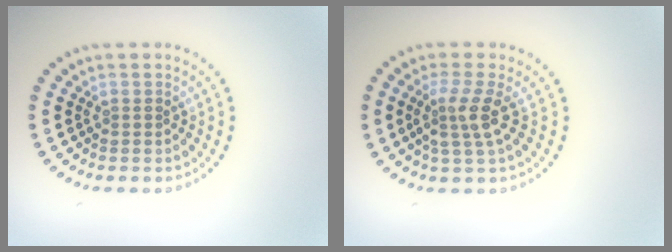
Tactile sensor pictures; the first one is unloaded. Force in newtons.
{"total": 2.9, "press": 2.3, "slide": 1.8}